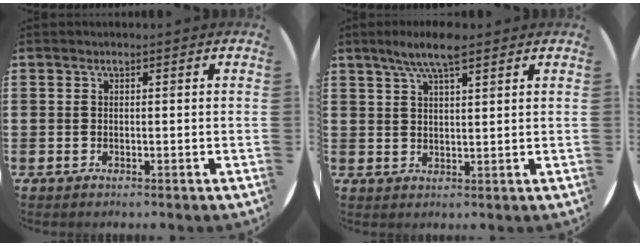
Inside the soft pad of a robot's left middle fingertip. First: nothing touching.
{"total": 5.7, "force": [4.2, 1.0, 3.7], "torque": [-0.072, -0.002, 0.071]}